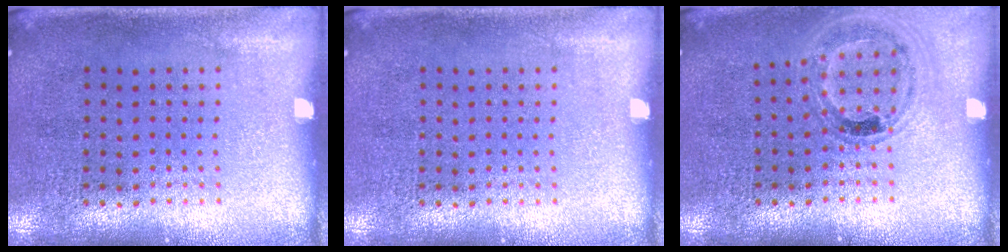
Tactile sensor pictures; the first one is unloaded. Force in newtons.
{"total": 0.0}
{"total": 0.9, "press": 0.9, "slide": 0.1}